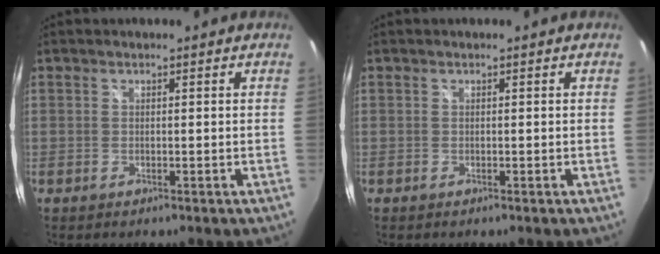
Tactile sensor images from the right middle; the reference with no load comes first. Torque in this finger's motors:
{"motor_torque": [0.06, -0.03, -0.03, 0.00]}